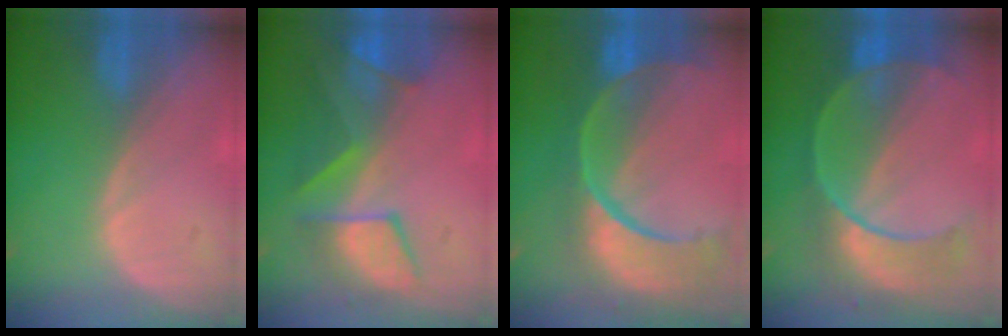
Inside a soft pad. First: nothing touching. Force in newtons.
{"total": 8.7, "press": 8.2, "slide": 2.8}
{"total": 13.3, "press": 10.7, "slide": 7.9}
{"total": 8.9, "press": 8.2, "slide": 3.5}